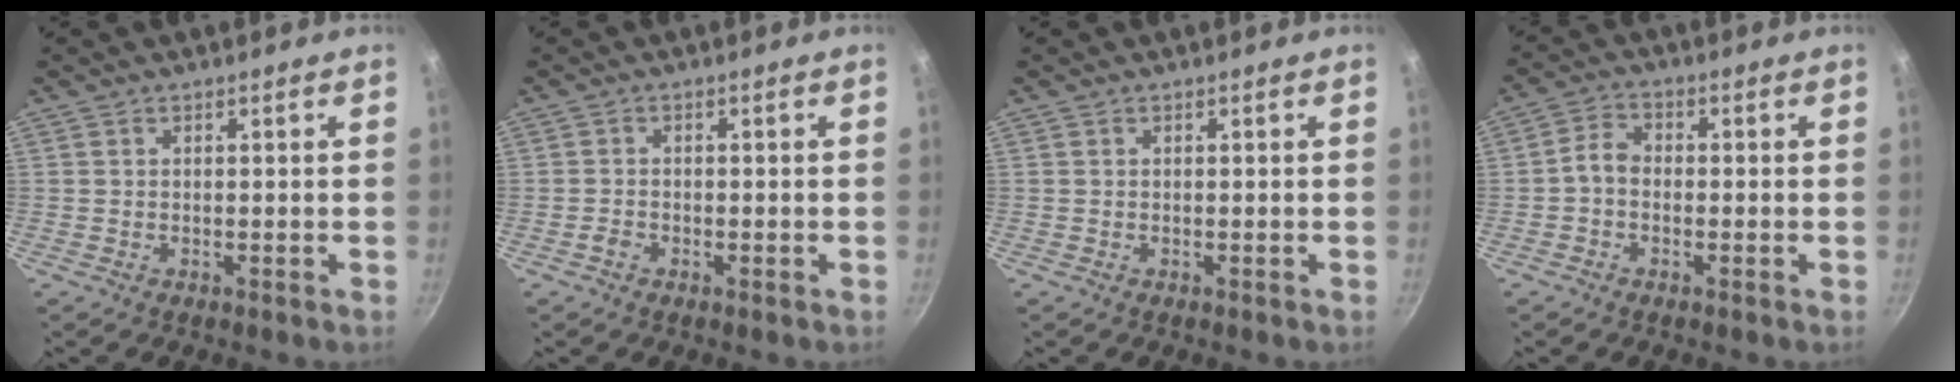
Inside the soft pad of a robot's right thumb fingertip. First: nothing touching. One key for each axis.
{"total": 1.3, "fx": -0.8, "fy": 0.8, "fz": 0.5, "tx": -0.013, "ty": 0.005, "tz": -0.019}
{"total": 0.0}
{"total": 3.4, "fx": -1.0, "fy": 2.4, "fz": 2.2, "tx": -0.045, "ty": 0.023, "tz": -0.030}